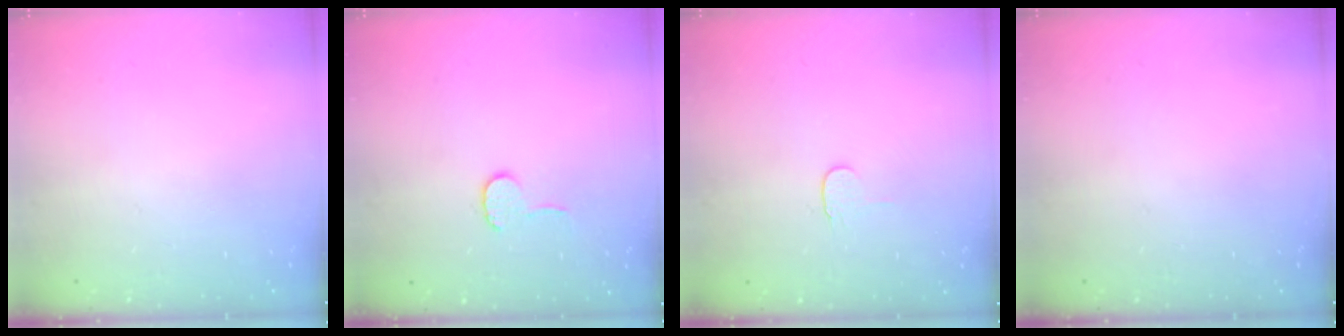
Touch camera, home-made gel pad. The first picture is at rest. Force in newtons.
{"total": 6.4, "press": 6.4, "slide": 0.6}
{"total": 4.0, "press": 3.9, "slide": 0.5}
{"total": 0.0}